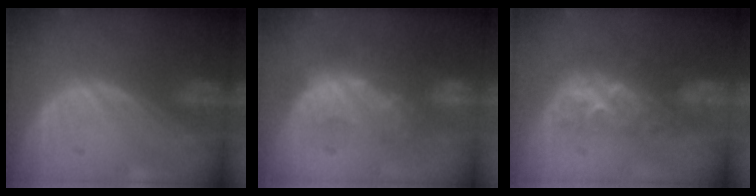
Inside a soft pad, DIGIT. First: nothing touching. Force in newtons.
{"total": 9.1, "press": 8.7, "slide": 2.6}
{"total": 8.1, "press": 7.7, "slide": 2.5}